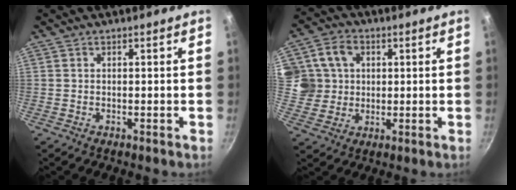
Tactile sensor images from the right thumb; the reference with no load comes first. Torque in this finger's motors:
{"motor_torque": [0.21, 0.31, 0.60, -0.08, 0.11]}